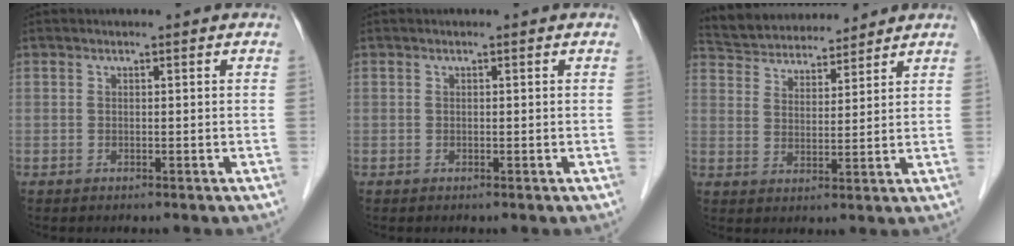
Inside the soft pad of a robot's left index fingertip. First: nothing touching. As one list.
[{"total": 0.0}, {"total": 12.9, "force": [12.1, 3.0, 3.3], "torque": [-0.060, 0.027, 0.203]}]